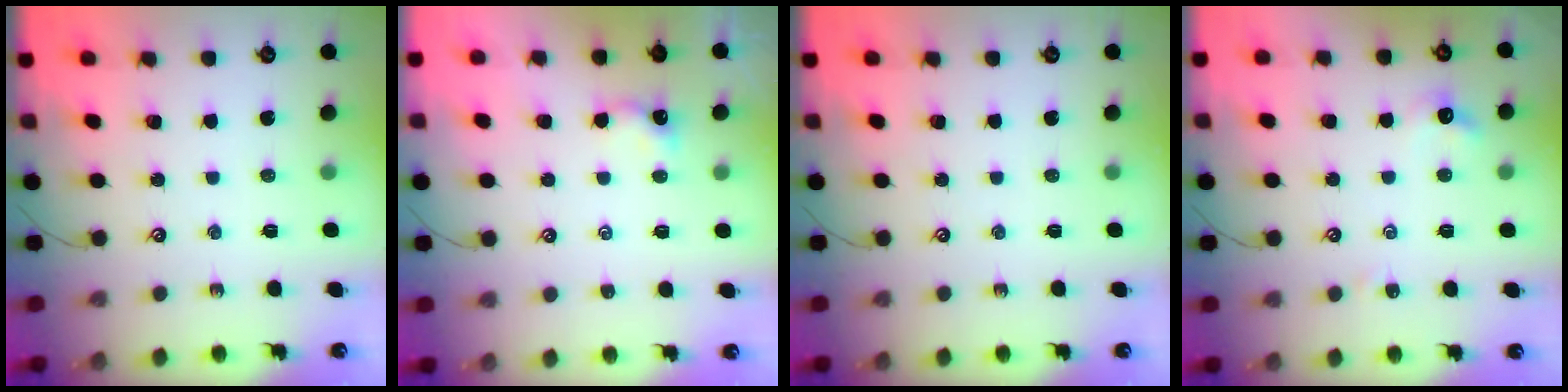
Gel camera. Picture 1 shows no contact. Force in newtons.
{"total": 1.6, "press": 1.5, "slide": 0.5}
{"total": 0.0}
{"total": 2.1, "press": 2.0, "slide": 0.6}